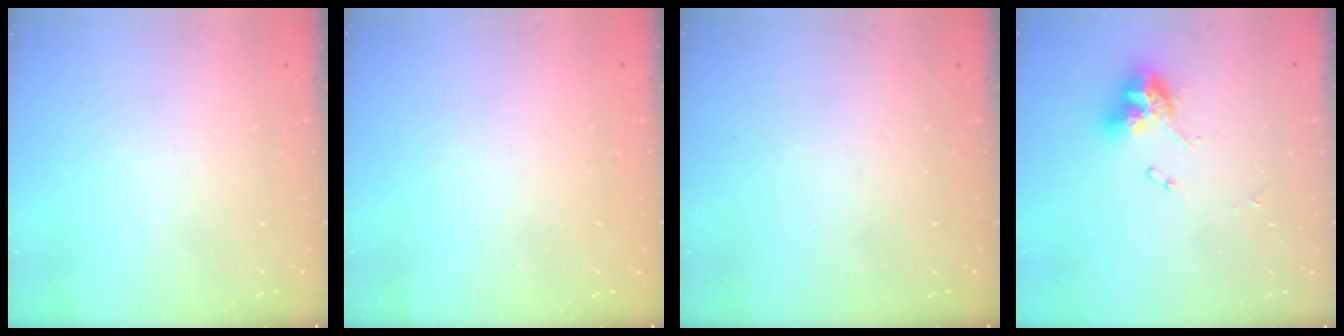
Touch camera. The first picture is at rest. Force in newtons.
{"total": 0.8, "press": 0.7, "slide": 0.3}
{"total": 0.0}
{"total": 10.4, "press": 10.4, "slide": 1.2}